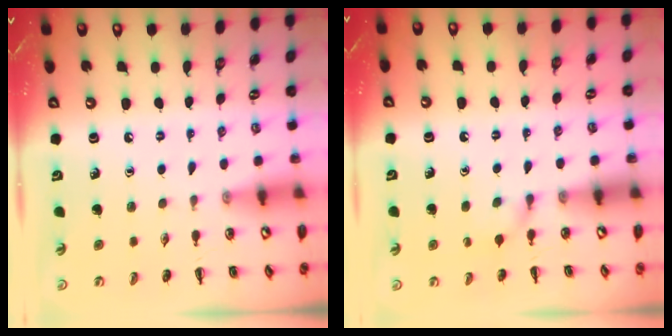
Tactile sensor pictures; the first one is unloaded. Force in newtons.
{"total": 3.3, "press": 3.0, "slide": 1.3}